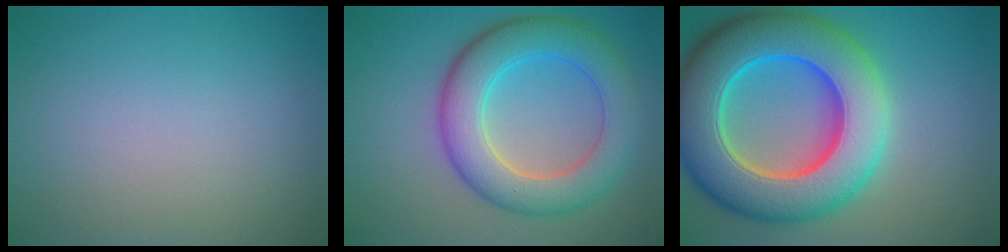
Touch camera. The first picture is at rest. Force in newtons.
{"total": 7.5, "press": 7.4, "slide": 0.5}
{"total": 14.0, "press": 13.9, "slide": 0.5}